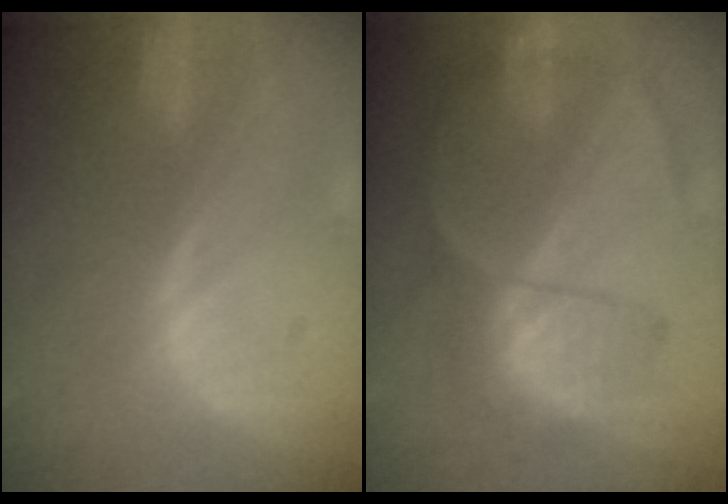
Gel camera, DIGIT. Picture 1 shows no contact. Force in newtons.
{"total": 7.1, "press": 6.7, "slide": 2.5}